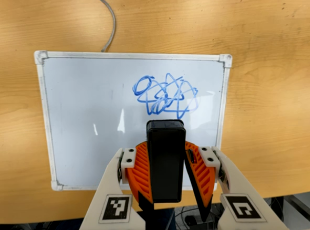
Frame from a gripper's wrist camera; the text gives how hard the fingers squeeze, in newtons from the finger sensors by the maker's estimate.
{"total": 5.9, "left": 5.6, "right": 6.2}